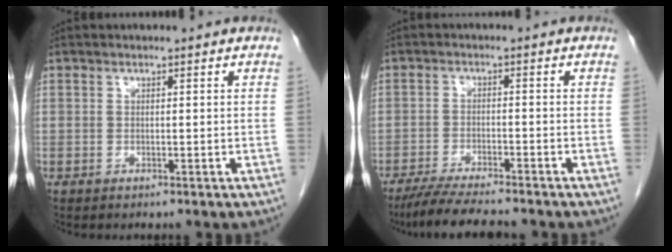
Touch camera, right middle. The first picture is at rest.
{"total": 8.4, "force": [-7.4, 0.3, 4.1], "torque": [-0.068, -0.024, -0.121]}